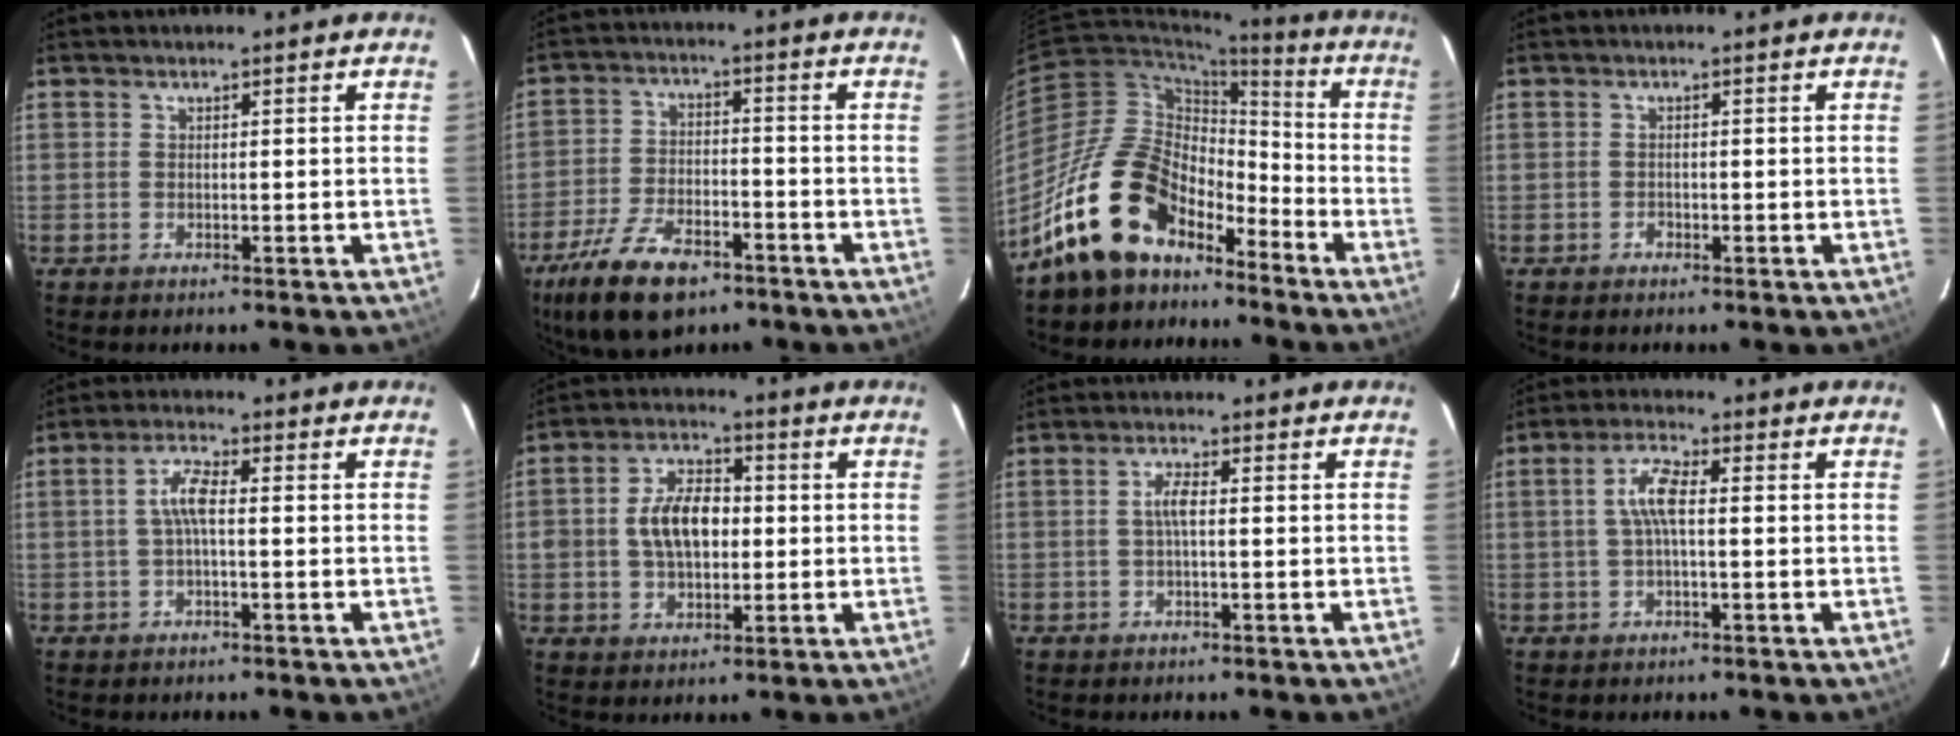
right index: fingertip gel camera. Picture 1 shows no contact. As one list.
[{"total": 14.3, "force": [-9.3, 6.5, 8.7], "torque": [-0.199, -0.020, -0.164]}, {"total": 17.2, "force": [-12.3, 8.9, 8.2], "torque": [-0.156, 0.017, -0.214]}, {"total": 0.8, "force": [-0.6, 0.5, 0.0], "torque": [0.001, 0.002, -0.010]}, {"total": 4.1, "force": [-0.2, 1.0, 4.0], "torque": [-0.081, 0.010, -0.003]}, {"total": 9.6, "force": [0.1, 5.9, 7.5], "torque": [-0.140, 0.021, 0.006]}, {"total": 2.6, "force": [-0.1, 0.5, 2.5], "torque": [-0.052, 0.005, -0.001]}, {"total": 5.3, "force": [0.2, 1.5, 5.1], "torque": [-0.102, 0.012, 0.004]}]